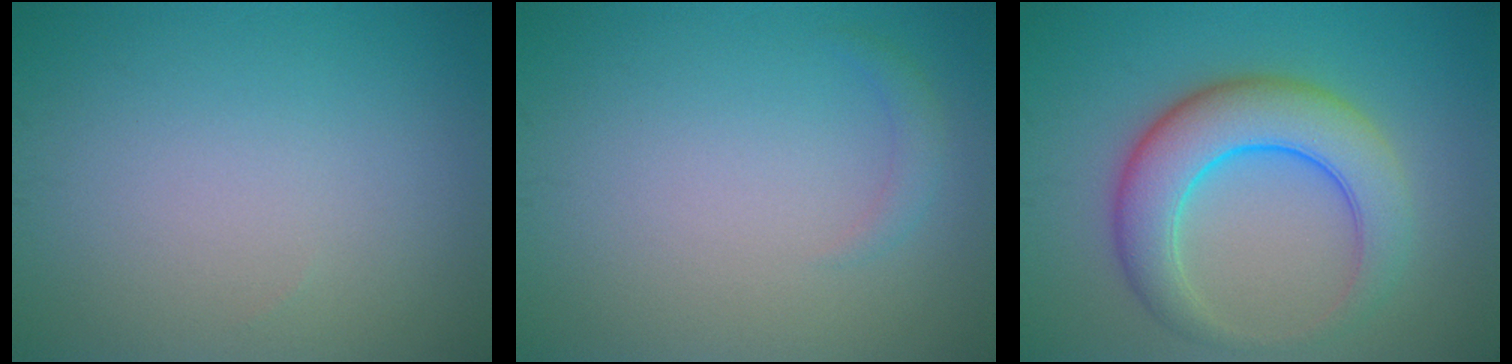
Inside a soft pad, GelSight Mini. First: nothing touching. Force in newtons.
{"total": 1.0, "press": 1.0, "slide": 0.1}
{"total": 7.0, "press": 7.0, "slide": 0.2}